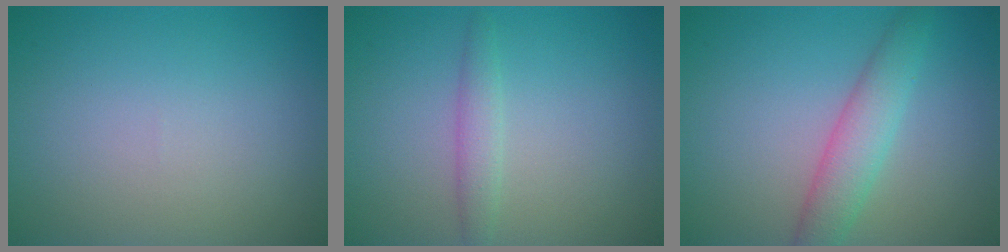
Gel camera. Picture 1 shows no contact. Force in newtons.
{"total": 1.7, "press": 1.7, "slide": 0.1}
{"total": 3.6, "press": 3.6, "slide": 0.1}